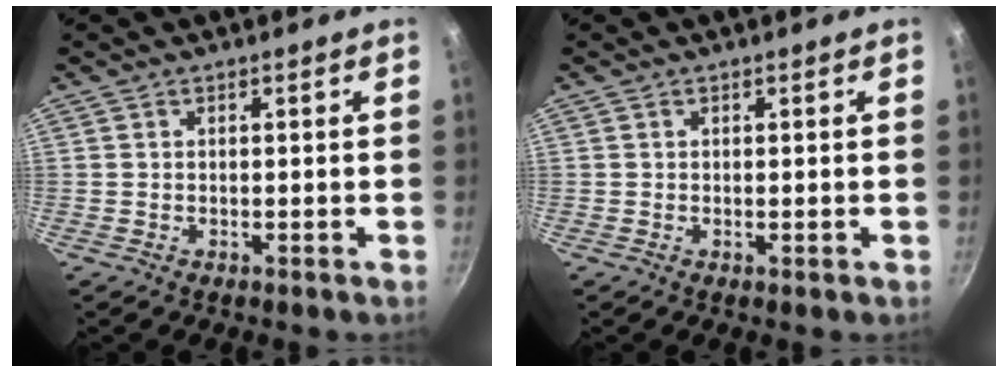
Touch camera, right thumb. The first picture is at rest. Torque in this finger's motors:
{"motor_torque": [-0.40, 0.18, -0.36, -0.17, -0.02]}